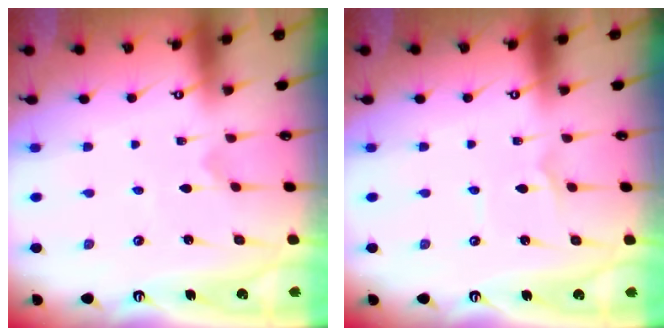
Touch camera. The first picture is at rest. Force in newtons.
{"total": 1.3, "press": 1.3, "slide": 0.1}